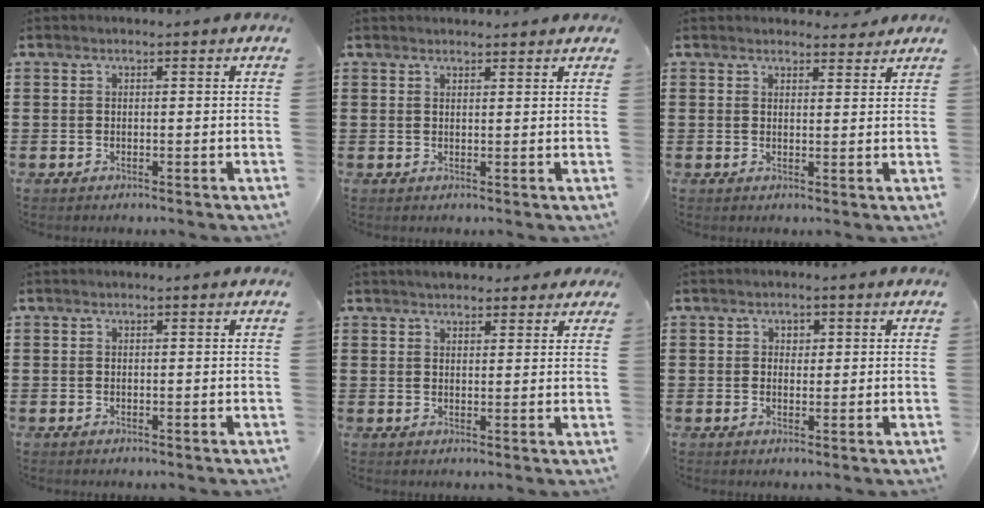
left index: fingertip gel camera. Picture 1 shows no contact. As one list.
[{"total": 1.4, "force": [1.4, 0.2, 0.2], "torque": [-0.006, 0.001, 0.027]}, {"total": 2.5, "force": [2.4, 0.8, 0.2], "torque": [0.005, -0.008, 0.041]}, {"total": 0.0}, {"total": 2.9, "force": [2.7, 0.9, 0.7], "torque": [-0.012, -0.004, 0.049]}, {"total": 1.4, "force": [0.3, 1.2, 0.7], "torque": [-0.016, 0.009, 0.004]}]